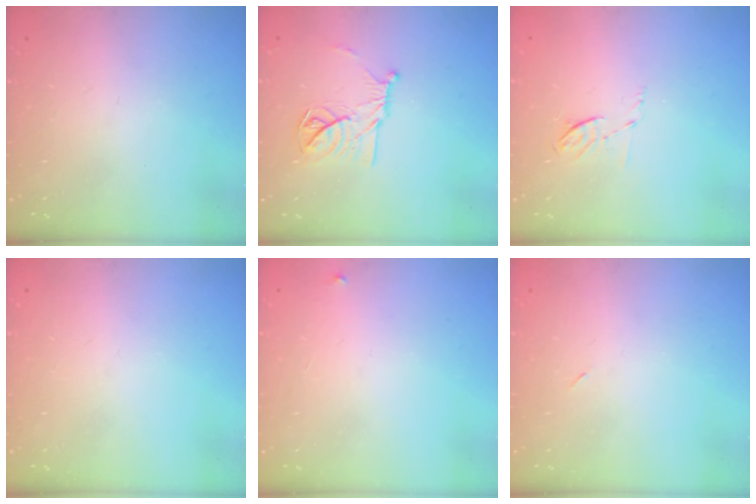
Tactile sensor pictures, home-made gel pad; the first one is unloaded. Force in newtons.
{"total": 12.4, "press": 12.4, "slide": 0.2}
{"total": 4.4, "press": 4.2, "slide": 1.5}
{"total": 0.0}
{"total": 2.1, "press": 2.1, "slide": 0.1}
{"total": 2.3, "press": 1.9, "slide": 1.2}